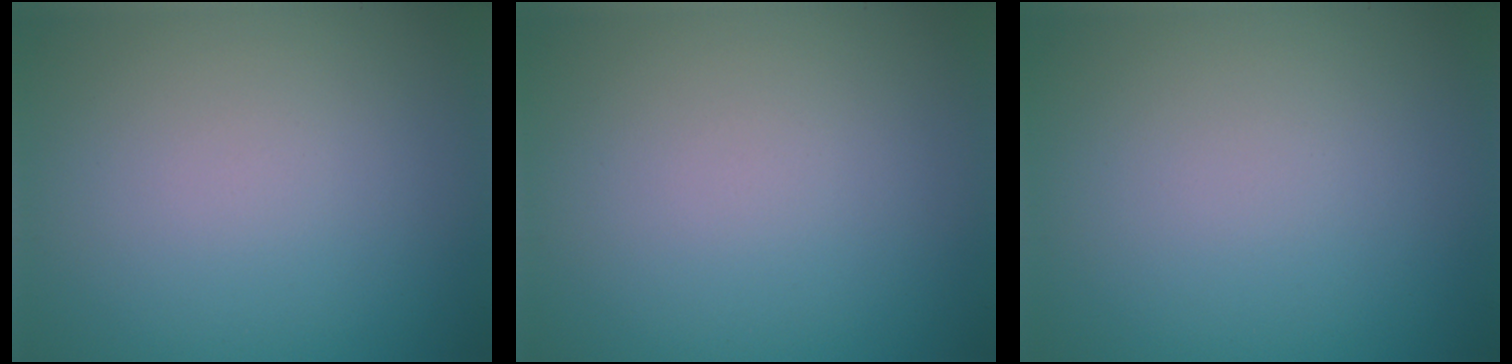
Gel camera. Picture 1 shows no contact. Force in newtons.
{"total": 0.0}
{"total": 0.0}